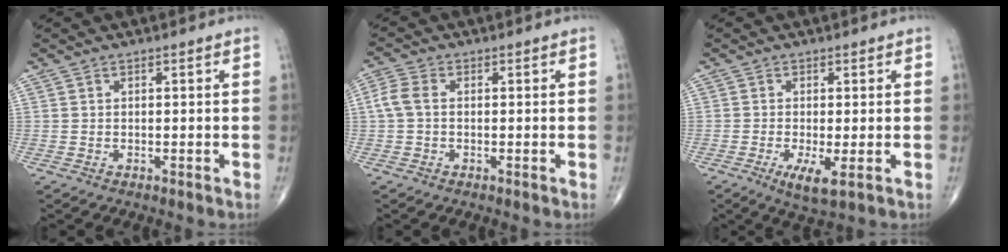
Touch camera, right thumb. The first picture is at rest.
{"total": 3.8, "force": [0.1, 2.4, 2.9], "torque": [-0.071, 0.009, -0.005]}
{"total": 4.6, "force": [-1.4, 1.0, 4.2], "torque": [-0.080, -0.013, -0.024]}